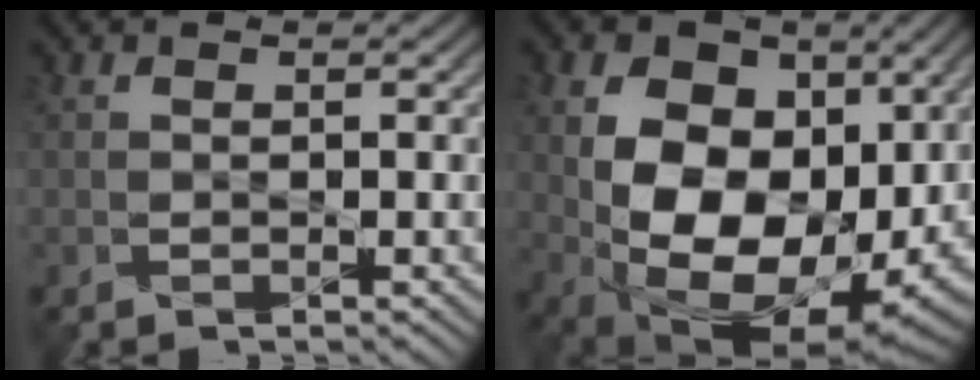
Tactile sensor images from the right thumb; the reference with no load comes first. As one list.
[{"total": 18.0, "force": [0.8, 12.7, 12.7], "torque": [-0.227, -0.020, 0.033]}]